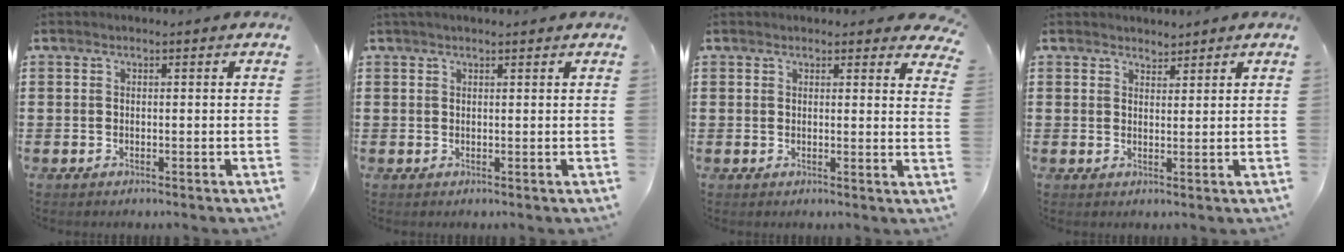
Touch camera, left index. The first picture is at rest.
{"total": 0.9, "force": [0.7, 0.1, 0.6], "torque": [-0.013, 0.002, 0.014]}
{"total": 2.1, "force": [2.0, 0.4, 0.4], "torque": [-0.007, -0.006, 0.037]}
{"total": 2.0, "force": [1.9, 0.6, -0.1], "torque": [-0.003, 0.002, 0.038]}